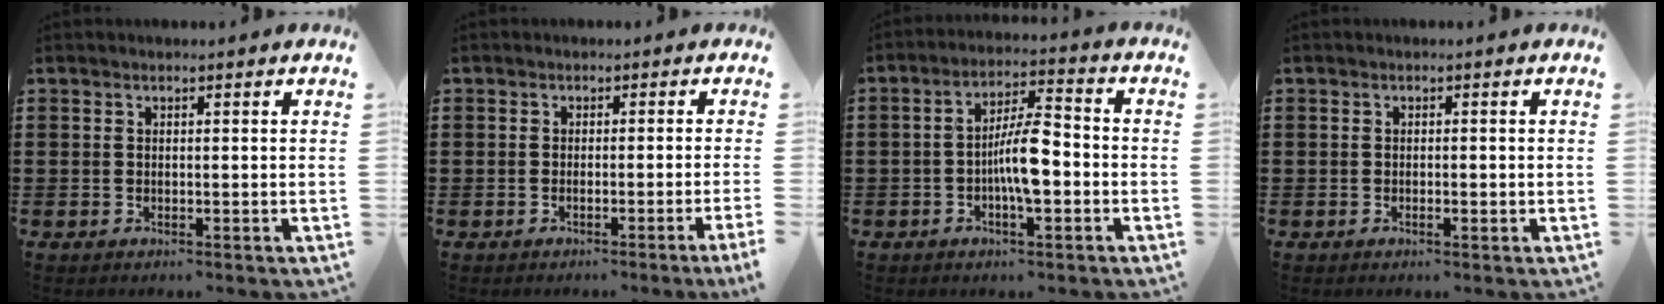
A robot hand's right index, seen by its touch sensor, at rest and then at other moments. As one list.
[{"total": 1.4, "force": [-0.8, -0.7, 0.9], "torque": [-0.017, -0.010, -0.015]}, {"total": 7.8, "force": [-1.7, 2.2, 7.3], "torque": [-0.147, 0.000, -0.036]}, {"total": 0.8, "force": [-0.2, 0.2, 0.7], "torque": [-0.013, -0.002, -0.003]}]